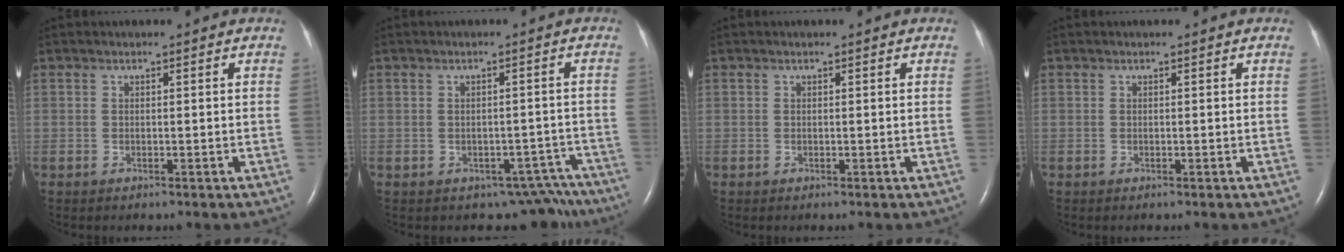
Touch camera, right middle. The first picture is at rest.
{"total": 7.2, "force": [-5.9, 4.1, 0.5], "torque": [0.022, 0.028, -0.063]}
{"total": 0.0}
{"total": 0.0}